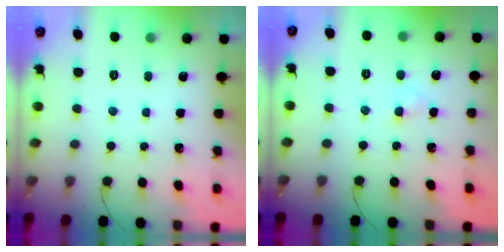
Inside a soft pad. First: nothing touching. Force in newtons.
{"total": 2.4, "press": 2.2, "slide": 1.0}